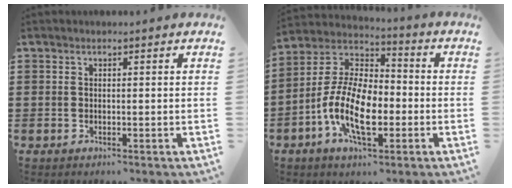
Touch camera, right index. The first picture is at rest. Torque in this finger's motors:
{"motor_torque": [2.14, 0.00, 1.05, 0.21]}